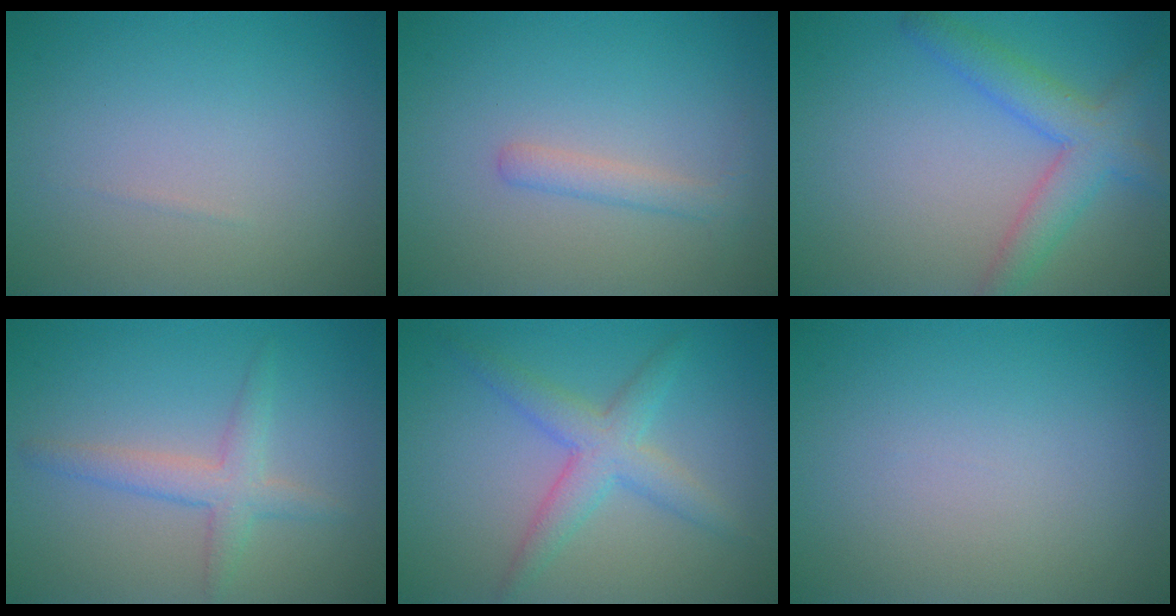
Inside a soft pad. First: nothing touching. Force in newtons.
{"total": 1.6, "press": 1.6, "slide": 0.0}
{"total": 4.5, "press": 4.5, "slide": 0.2}
{"total": 2.8, "press": 2.8, "slide": 0.1}
{"total": 3.7, "press": 3.7, "slide": 0.0}
{"total": 0.0}